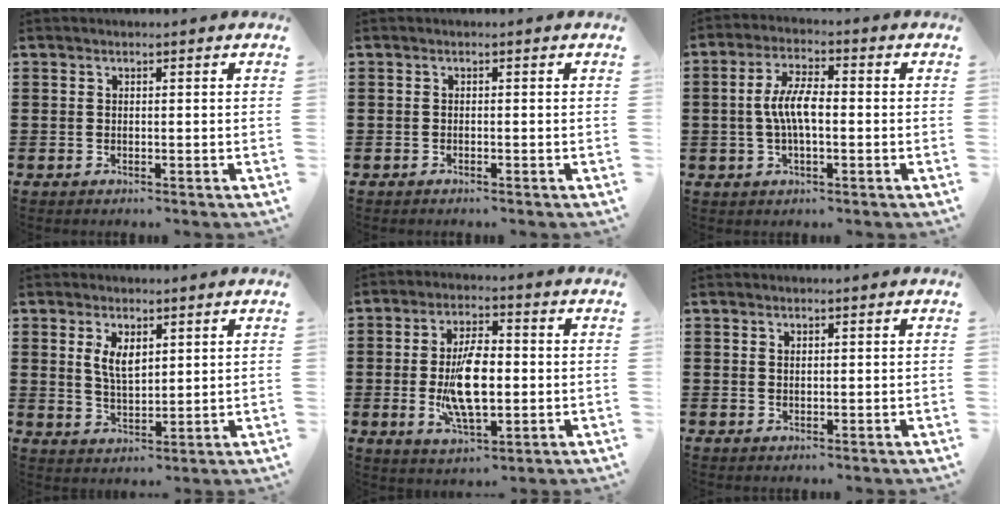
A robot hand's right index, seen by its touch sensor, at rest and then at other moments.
{"total": 0.5, "force": [-0.5, 0.0, 0.1], "torque": [-0.004, -0.002, -0.010]}
{"total": 6.4, "force": [-0.4, 2.3, 6.0], "torque": [-0.128, 0.000, -0.014]}
{"total": 4.3, "force": [1.7, 2.1, 3.3], "torque": [-0.062, 0.002, 0.029]}
{"total": 10.7, "force": [-1.0, 4.6, 9.6], "torque": [-0.190, -0.007, -0.021]}
{"total": 0.5, "force": [0.3, 0.3, 0.3], "torque": [-0.006, 0.002, 0.007]}